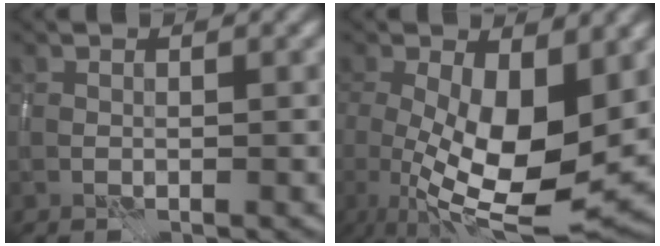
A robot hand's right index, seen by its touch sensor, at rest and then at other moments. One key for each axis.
{"total": 10.5, "fx": -0.5, "fy": 4.5, "fz": 9.4, "tx": -0.162, "ty": -0.021, "tz": -0.006}